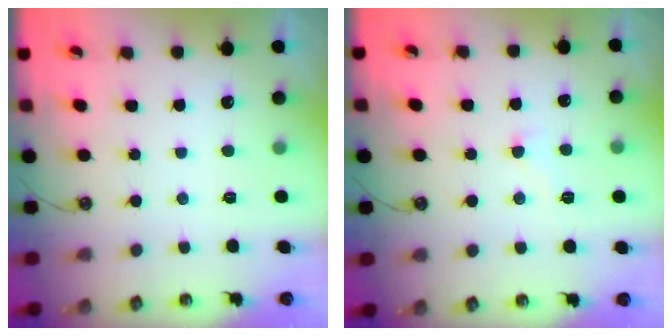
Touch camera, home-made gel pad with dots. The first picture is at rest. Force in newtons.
{"total": 2.9, "press": 2.8, "slide": 0.6}